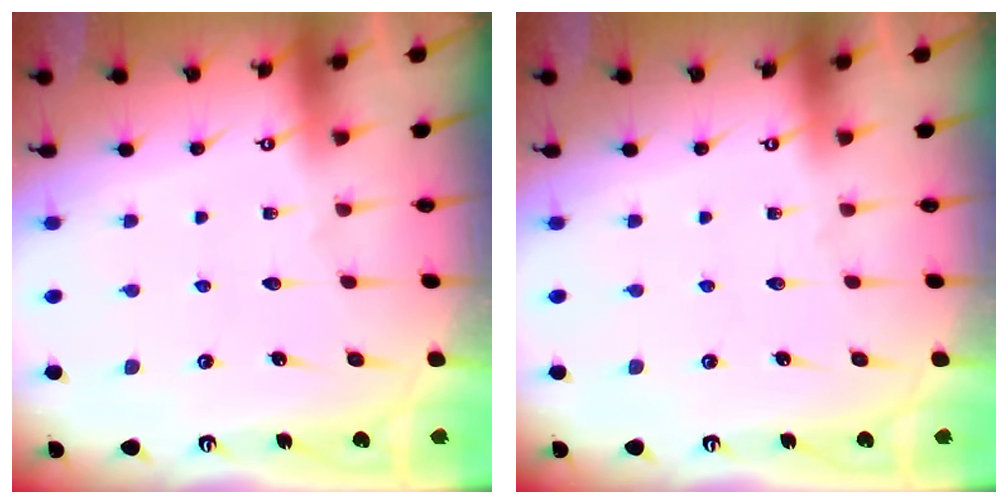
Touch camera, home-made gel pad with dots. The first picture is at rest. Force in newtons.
{"total": 0.0}